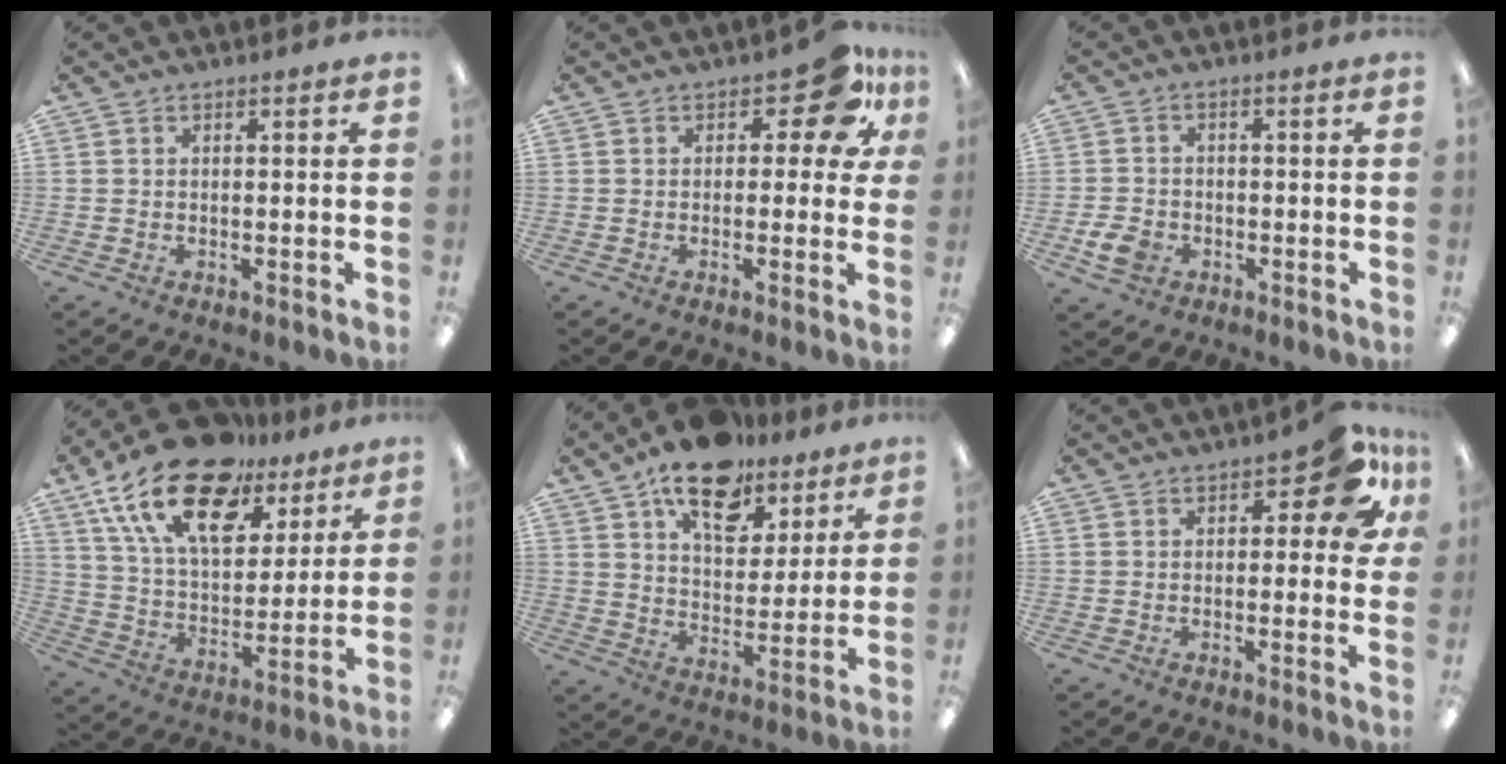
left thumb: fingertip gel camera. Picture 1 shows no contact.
{"total": 8.6, "force": [4.3, 4.2, 6.2], "torque": [-0.078, -0.015, 0.072]}
{"total": 4.9, "force": [-2.3, 3.6, 2.3], "torque": [-0.047, 0.008, -0.039]}
{"total": 22.0, "force": [13.9, 10.8, 13.1], "torque": [-0.253, -0.076, 0.244]}
{"total": 16.8, "force": [11.7, 8.6, 8.3], "torque": [-0.130, -0.061, 0.205]}
{"total": 9.0, "force": [4.0, 4.0, 7.1], "torque": [-0.081, -0.013, 0.064]}